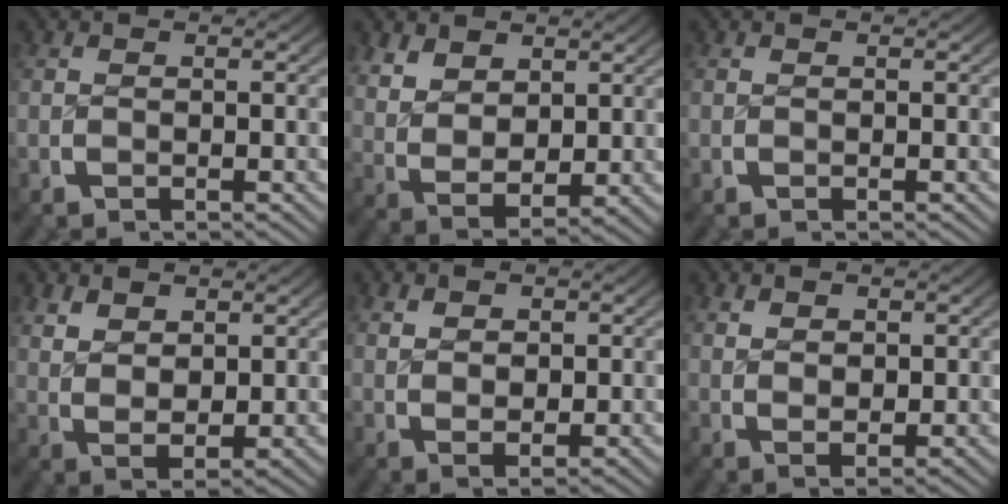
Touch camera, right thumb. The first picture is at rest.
{"total": 6.6, "force": [0.8, 4.8, 4.5], "torque": [-0.109, -0.037, 0.037]}
{"total": 0.0}
{"total": 4.6, "force": [1.1, 2.9, 3.4], "torque": [-0.069, -0.022, 0.039]}
{"total": 2.5, "force": [1.0, 1.3, 1.9], "torque": [-0.032, -0.008, 0.028]}
{"total": 2.3, "force": [1.2, 1.1, 1.7], "torque": [-0.025, -0.007, 0.032]}